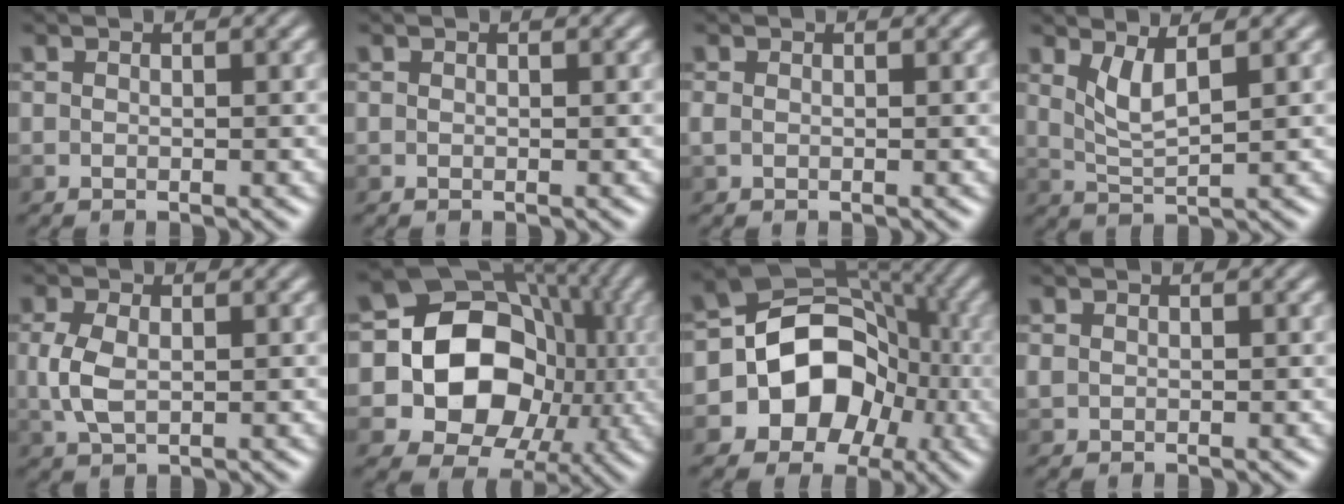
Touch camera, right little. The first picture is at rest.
{"total": 0.0}
{"total": 0.7, "force": [0.0, 0.5, 0.5], "torque": [-0.012, 0.004, 0.001]}
{"total": 2.3, "force": [1.3, 0.3, 1.8], "torque": [-0.045, -0.006, 0.035]}
{"total": 2.9, "force": [0.1, 1.8, 2.3], "torque": [-0.061, 0.004, 0.005]}
{"total": 16.5, "force": [-0.4, 14.0, 8.8], "torque": [-0.161, 0.006, -0.019]}
{"total": 11.7, "force": [-2.3, 9.6, 6.3], "torque": [-0.076, 0.008, -0.067]}
{"total": 0.7, "force": [0.1, 0.7, 0.2], "torque": [-0.002, 0.000, 0.007]}